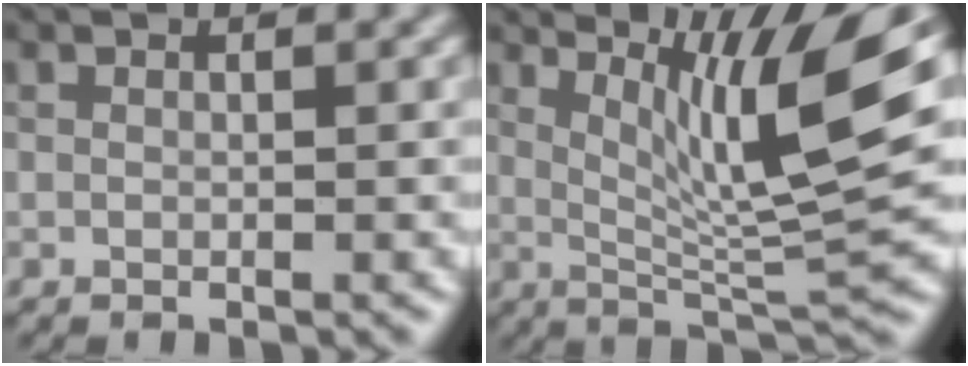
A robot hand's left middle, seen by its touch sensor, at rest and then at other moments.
{"total": 9.0, "force": [3.3, 1.3, 8.2], "torque": [-0.131, -0.007, 0.064]}